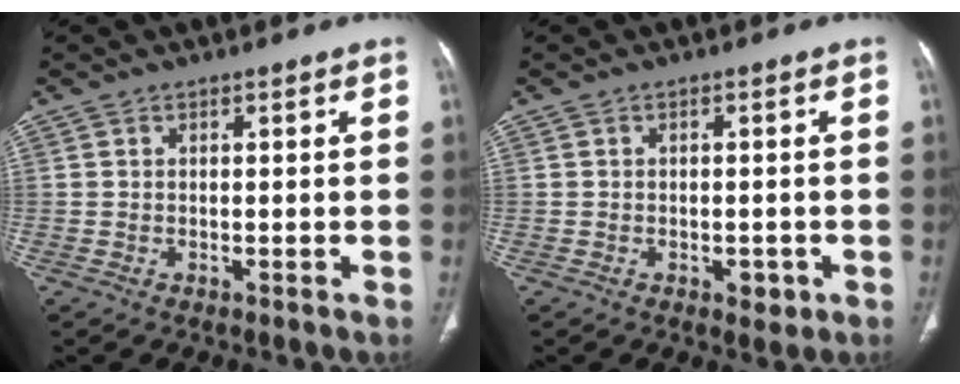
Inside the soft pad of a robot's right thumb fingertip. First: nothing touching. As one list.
[{"total": 2.5, "force": [-1.0, 1.6, 1.7], "torque": [-0.012, 0.002, -0.007]}]